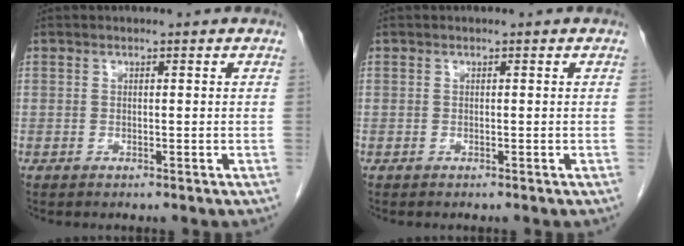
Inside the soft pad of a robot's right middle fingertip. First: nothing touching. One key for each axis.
{"total": 0.0}